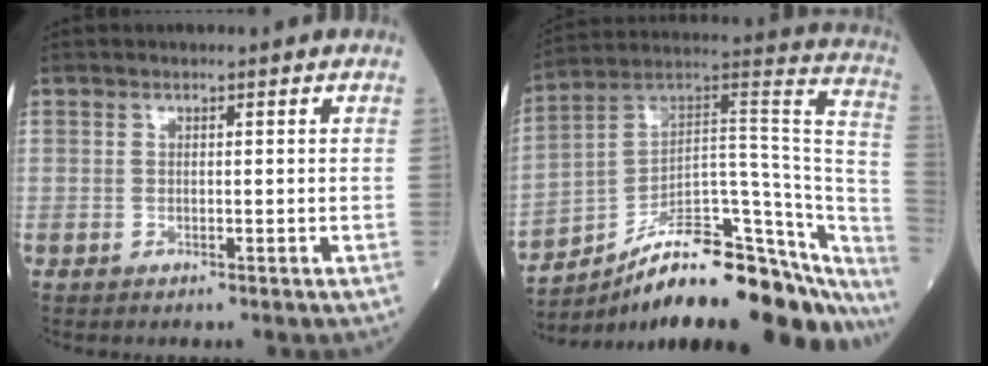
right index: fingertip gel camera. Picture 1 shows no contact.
{"total": 29.2, "force": [-21.9, 7.4, 17.9], "torque": [-0.179, 0.044, -0.323]}